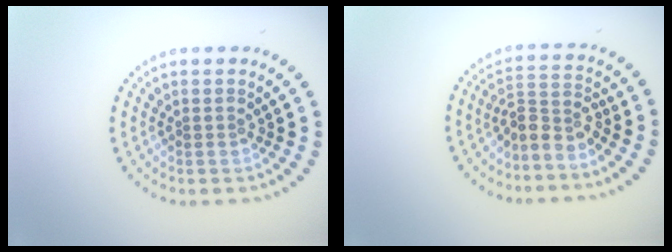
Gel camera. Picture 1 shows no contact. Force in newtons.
{"total": 2.8, "press": 2.0, "slide": 2.0}